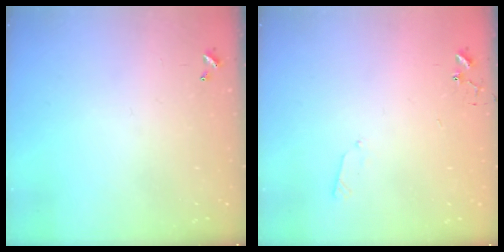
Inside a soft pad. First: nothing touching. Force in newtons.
{"total": 4.1, "press": 4.0, "slide": 0.6}